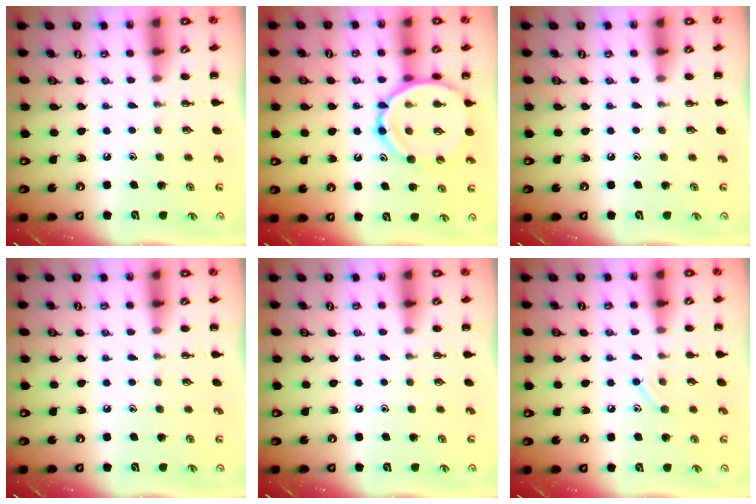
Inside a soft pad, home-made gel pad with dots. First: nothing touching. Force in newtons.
{"total": 14.9, "press": 14.4, "slide": 3.5}
{"total": 0.0}
{"total": 0.0}
{"total": 0.0}
{"total": 7.2, "press": 7.1, "slide": 1.5}